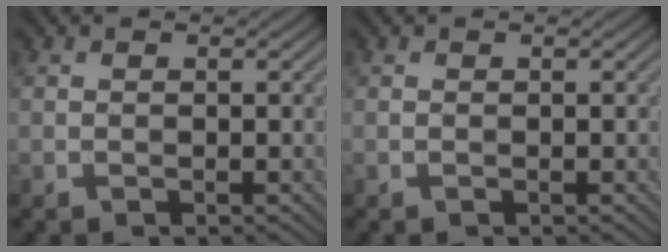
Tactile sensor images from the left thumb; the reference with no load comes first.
{"total": 0.0}